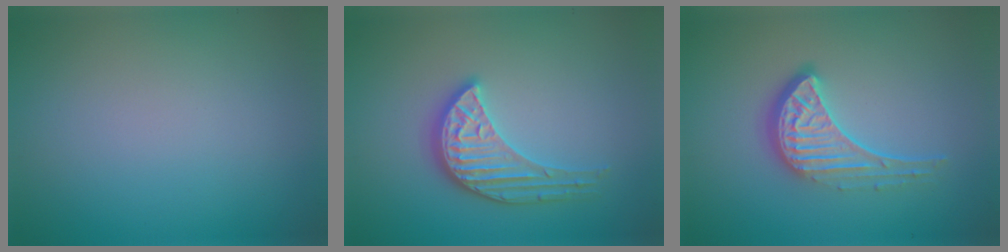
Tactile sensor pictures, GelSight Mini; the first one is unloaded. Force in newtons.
{"total": 3.8, "press": 3.5, "slide": 1.6}
{"total": 4.6, "press": 3.3, "slide": 3.3}